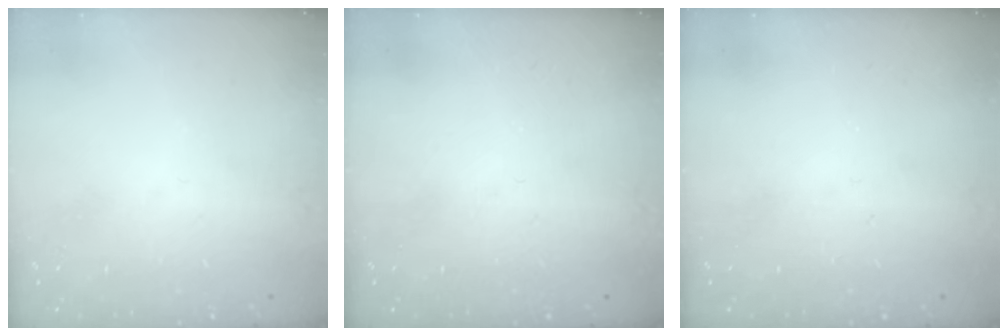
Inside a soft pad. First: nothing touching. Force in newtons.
{"total": 0.0}
{"total": 0.0}